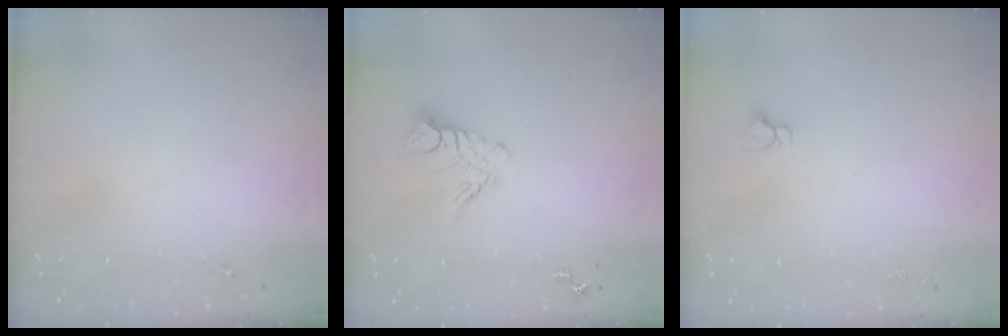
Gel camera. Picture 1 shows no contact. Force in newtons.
{"total": 9.8, "press": 9.7, "slide": 0.8}
{"total": 2.9, "press": 2.9, "slide": 0.2}